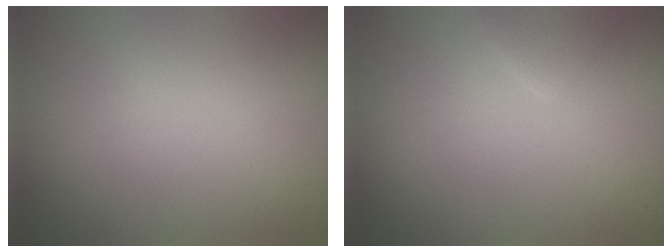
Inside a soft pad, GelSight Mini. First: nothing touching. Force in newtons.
{"total": 1.3, "press": 1.3, "slide": 0.0}